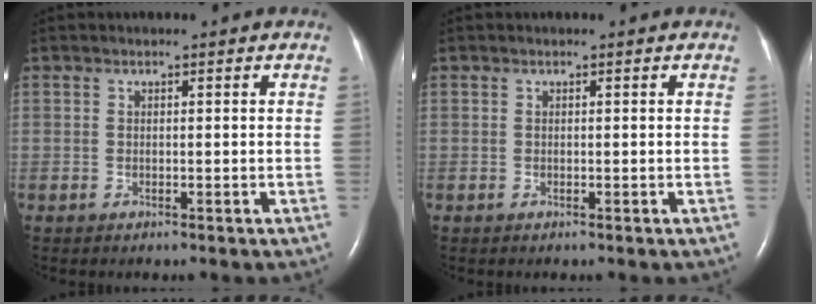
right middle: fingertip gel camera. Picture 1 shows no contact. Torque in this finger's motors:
{"motor_torque": [0.03, -0.02, -0.01, 0.00]}